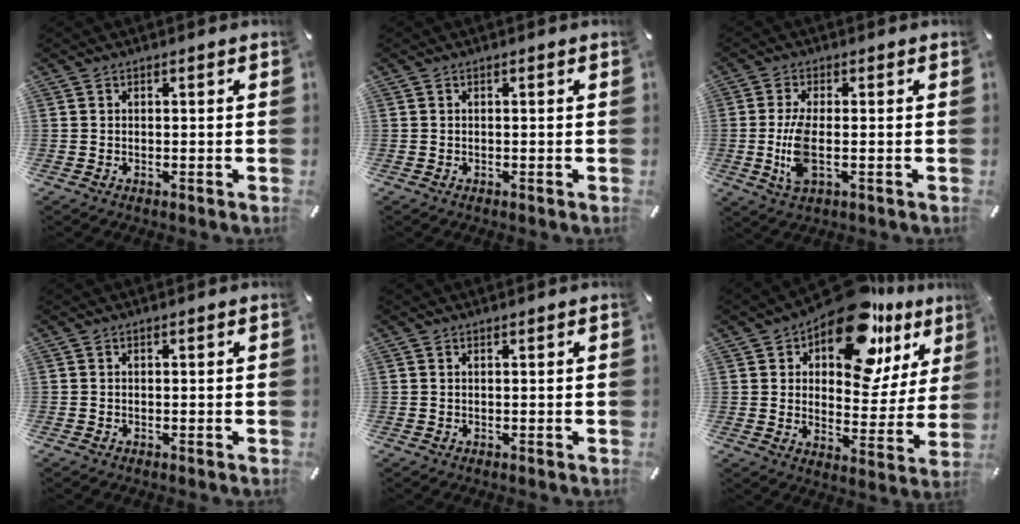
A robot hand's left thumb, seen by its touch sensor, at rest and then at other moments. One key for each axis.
{"total": 0.0}
{"total": 7.9, "fx": -0.7, "fy": 2.9, "fz": 7.3, "tx": -0.165, "ty": -0.016, "tz": -0.015}
{"total": 0.0}
{"total": 0.0}
{"total": 18.1, "fx": 12.3, "fy": 9.1, "fz": 9.6, "tx": -0.146, "ty": -0.085, "tz": 0.213}